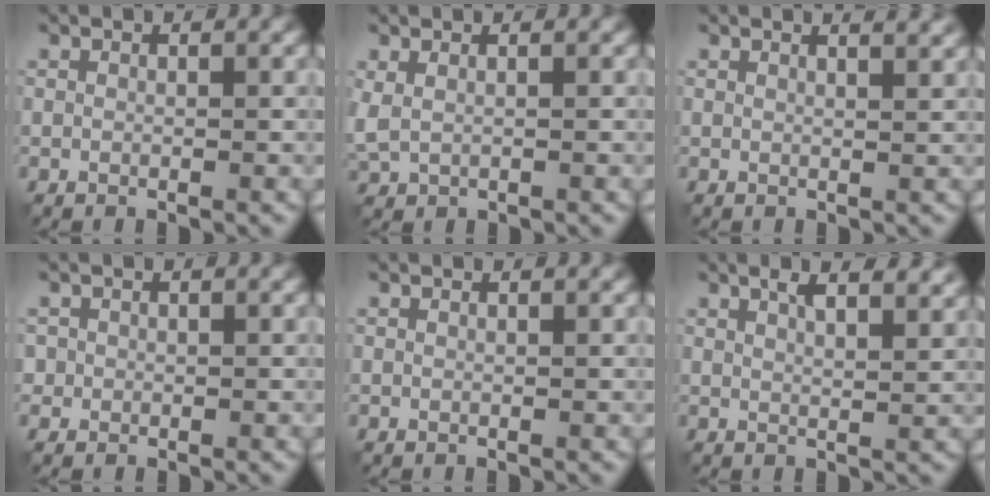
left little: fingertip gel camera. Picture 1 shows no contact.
{"total": 1.6, "force": [0.5, 1.0, 1.2], "torque": [-0.037, 0.000, 0.015]}
{"total": 3.1, "force": [2.3, 1.2, 1.7], "torque": [-0.001, 0.016, 0.004]}
{"total": 0.7, "force": [0.0, 0.7, 0.0], "torque": [0.007, -0.002, -0.002]}
{"total": 0.0}
{"total": 5.9, "force": [3.7, 2.2, 4.0], "torque": [-0.035, 0.025, 0.031]}